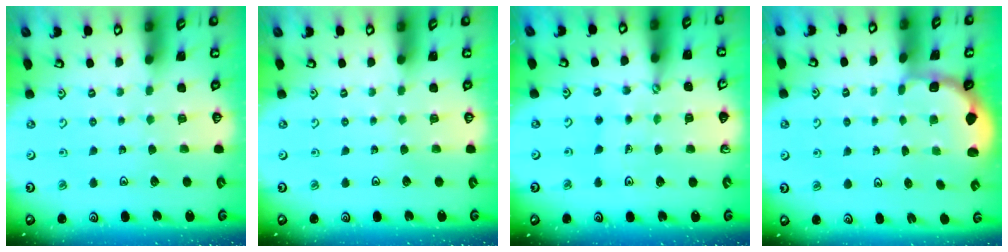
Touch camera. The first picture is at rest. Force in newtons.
{"total": 0.0}
{"total": 4.1, "press": 3.8, "slide": 1.4}
{"total": 1.9, "press": 1.8, "slide": 0.7}